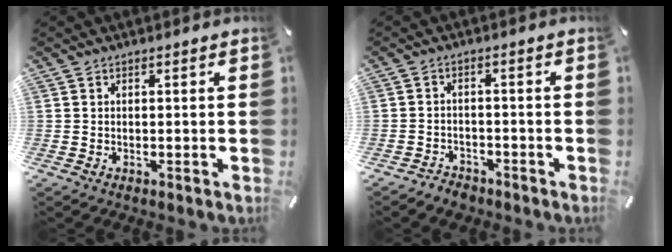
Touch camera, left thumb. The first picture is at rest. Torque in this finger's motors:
{"motor_torque": [-0.28, 0.35, -0.11, 0.21, 0.00]}